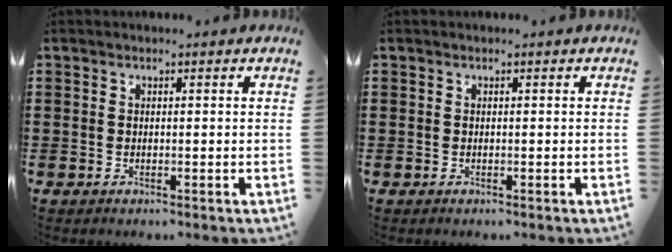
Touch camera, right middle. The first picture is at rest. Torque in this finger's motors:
{"motor_torque": [0.00, 0.00, 0.00, 0.00]}